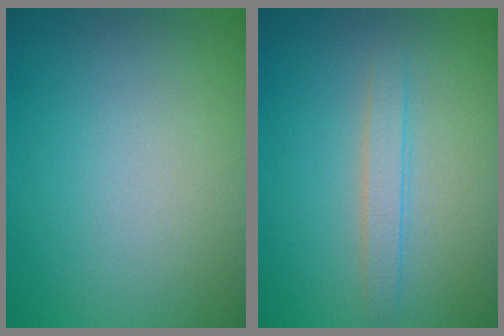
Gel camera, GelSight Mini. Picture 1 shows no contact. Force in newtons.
{"total": 1.8, "press": 1.7, "slide": 0.2}